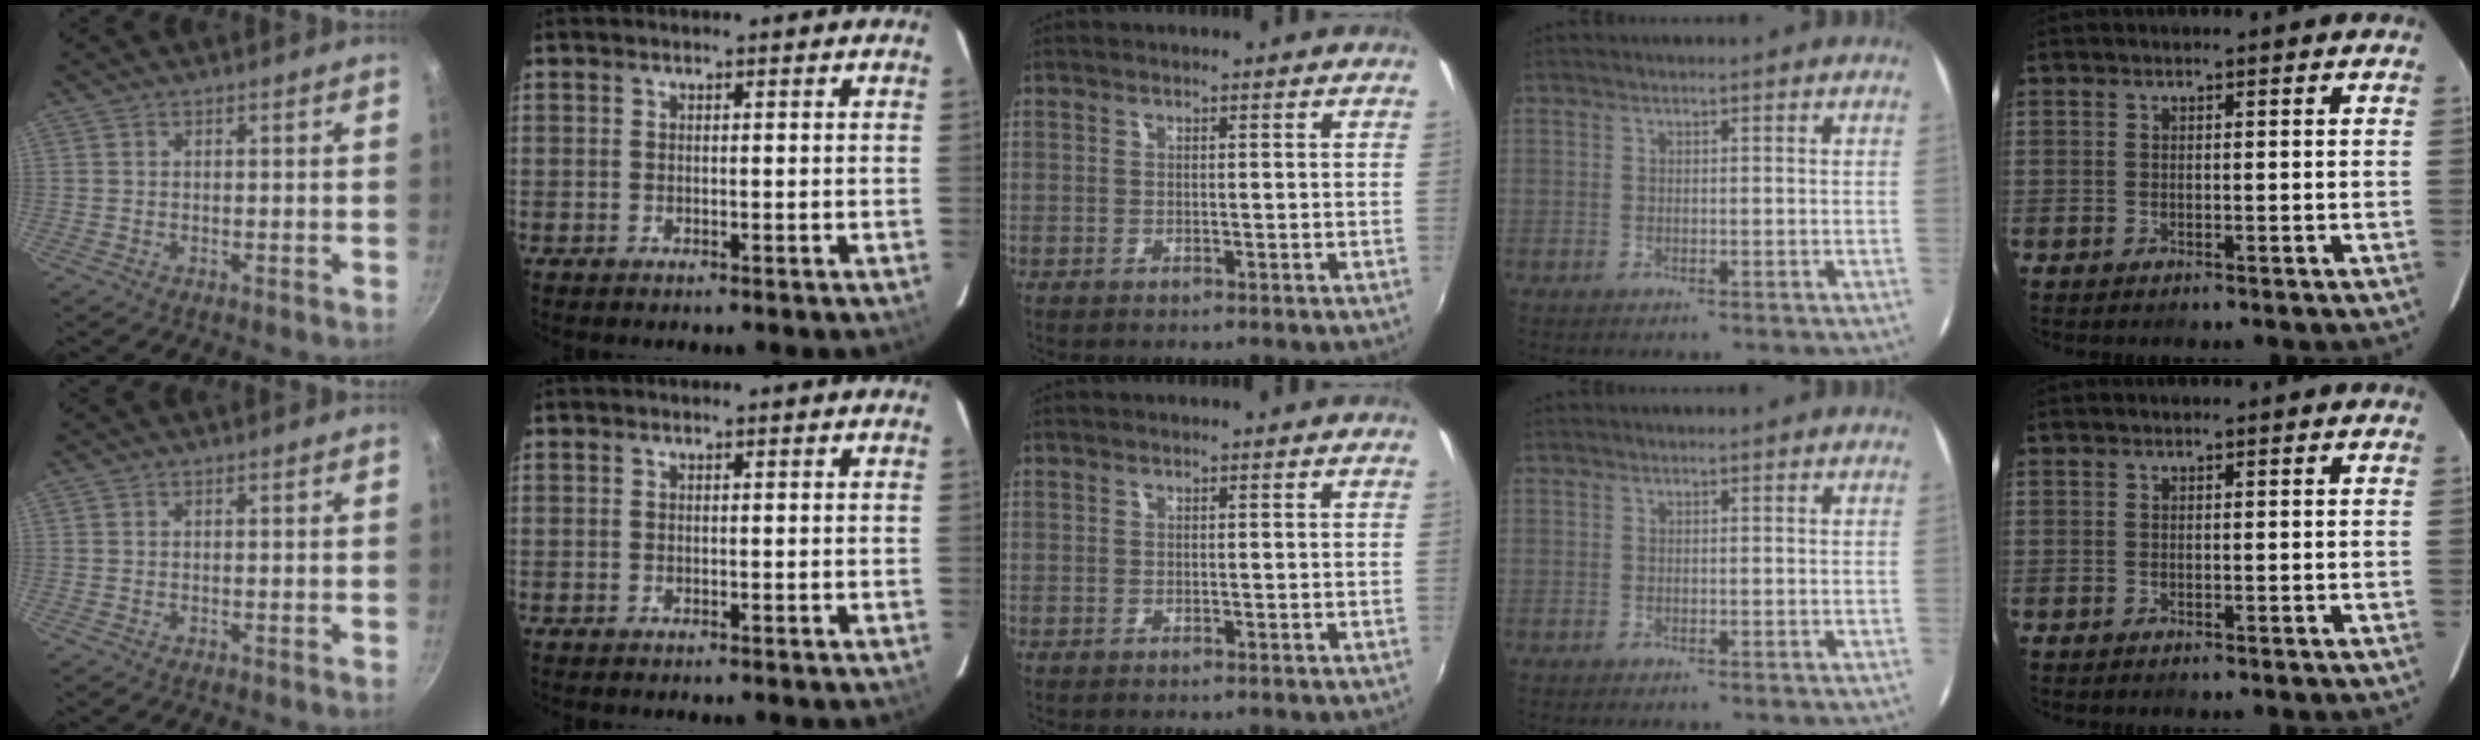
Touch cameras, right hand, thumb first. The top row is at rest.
{}